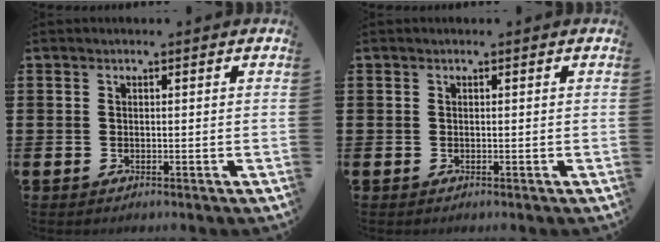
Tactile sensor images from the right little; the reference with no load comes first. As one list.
[{"total": 0.0}]